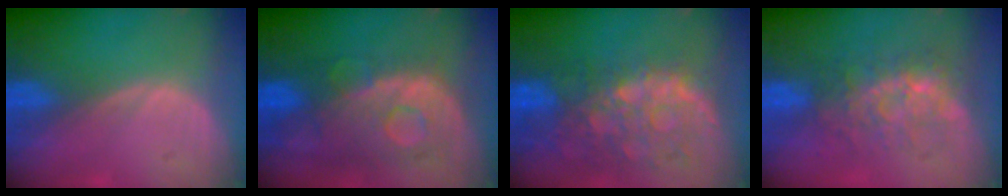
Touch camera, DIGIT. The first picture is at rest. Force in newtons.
{"total": 11.2, "press": 9.7, "slide": 5.6}
{"total": 11.0, "press": 9.5, "slide": 5.6}
{"total": 7.6, "press": 7.0, "slide": 3.0}